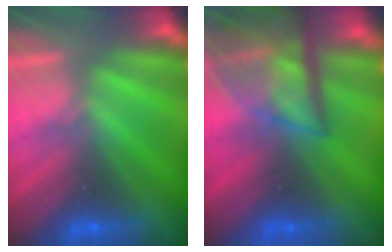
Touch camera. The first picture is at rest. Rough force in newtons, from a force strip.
{"total": 6.9}